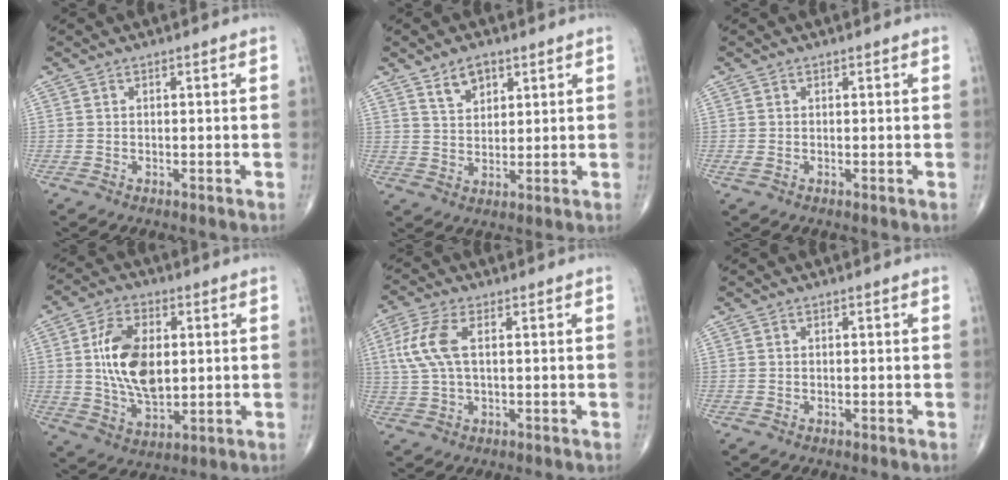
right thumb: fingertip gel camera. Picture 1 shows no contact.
{"total": 5.4, "force": [3.3, 3.1, 2.9], "torque": [-0.031, -0.021, 0.062]}
{"total": 0.7, "force": [0.1, 0.3, 0.6], "torque": [-0.017, 0.000, 0.003]}
{"total": 13.7, "force": [1.7, 7.9, 11.1], "torque": [-0.194, -0.008, 0.036]}
{"total": 7.9, "force": [1.7, 3.7, 6.8], "torque": [-0.173, 0.013, 0.034]}
{"total": 0.0}